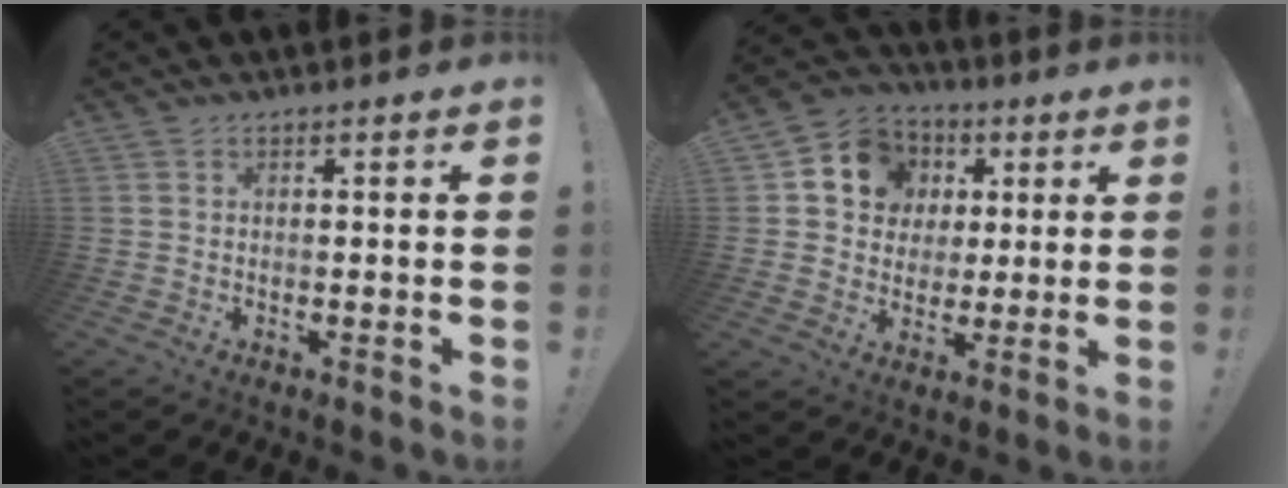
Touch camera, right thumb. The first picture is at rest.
{"total": 11.8, "force": [3.3, 10.5, 4.3], "torque": [-0.058, -0.007, 0.068]}